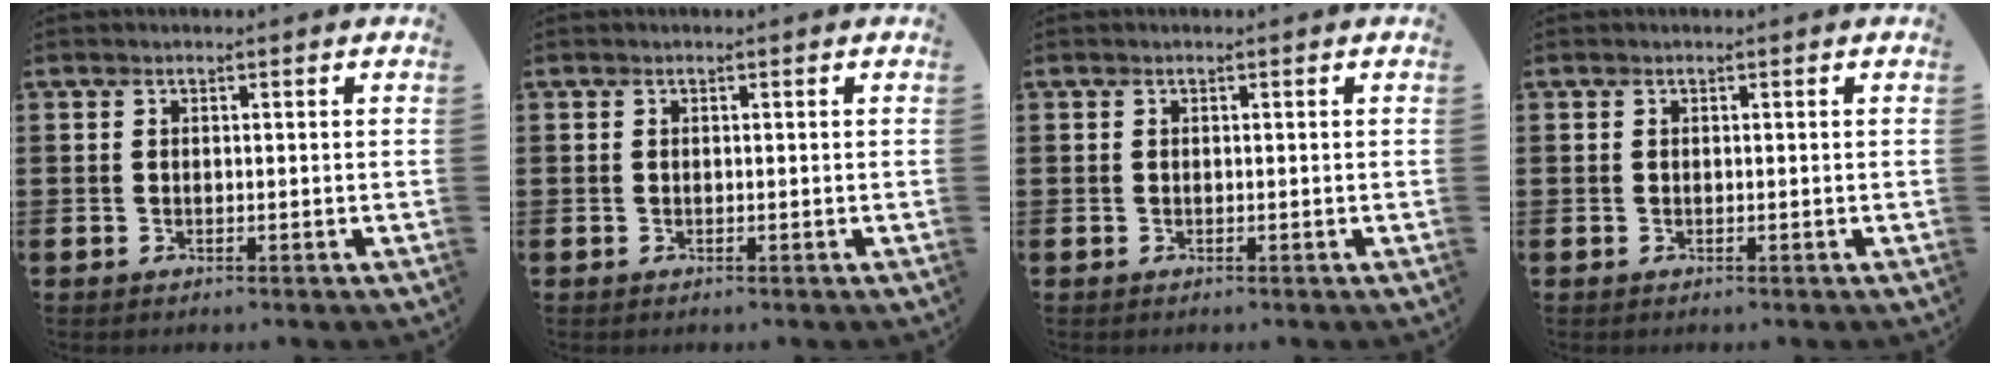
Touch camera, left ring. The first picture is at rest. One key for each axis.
{"total": 0.0}
{"total": 0.0}
{"total": 0.0}